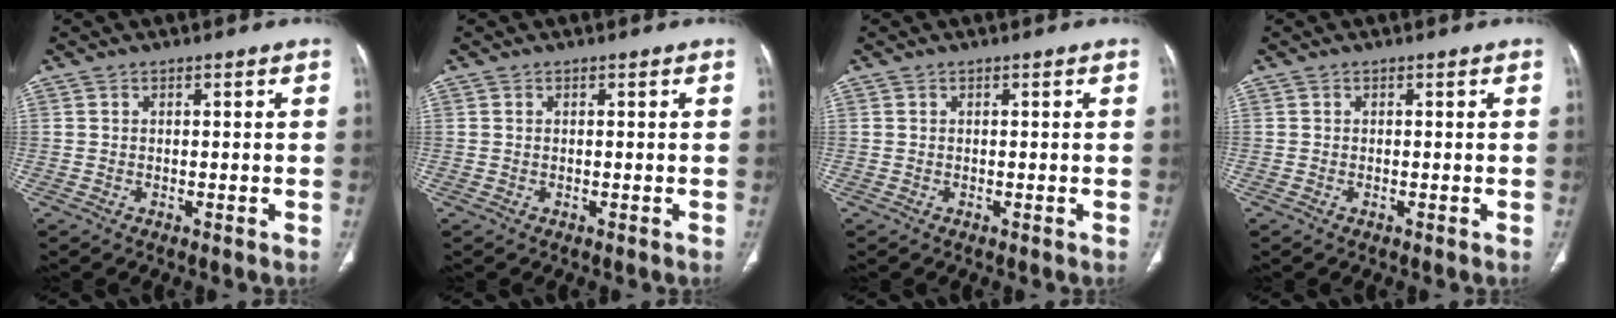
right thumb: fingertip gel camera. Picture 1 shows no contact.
{"total": 0.0}
{"total": 0.0}
{"total": 0.0}